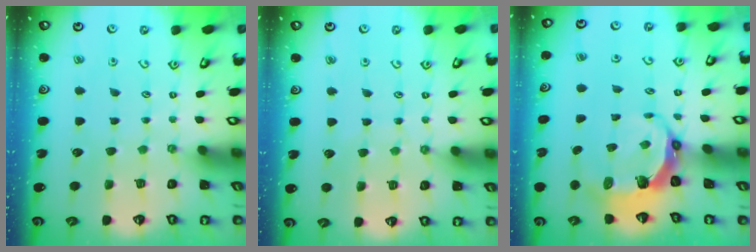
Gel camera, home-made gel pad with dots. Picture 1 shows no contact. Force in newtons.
{"total": 2.8, "press": 2.7, "slide": 0.5}
{"total": 8.0, "press": 6.6, "slide": 4.5}